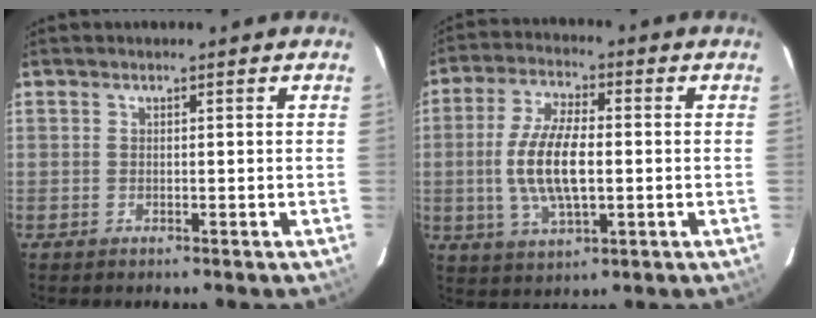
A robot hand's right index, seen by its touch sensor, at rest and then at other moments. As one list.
[{"total": 11.4, "force": [-0.9, 4.5, 10.4], "torque": [-0.214, 0.002, -0.014]}]